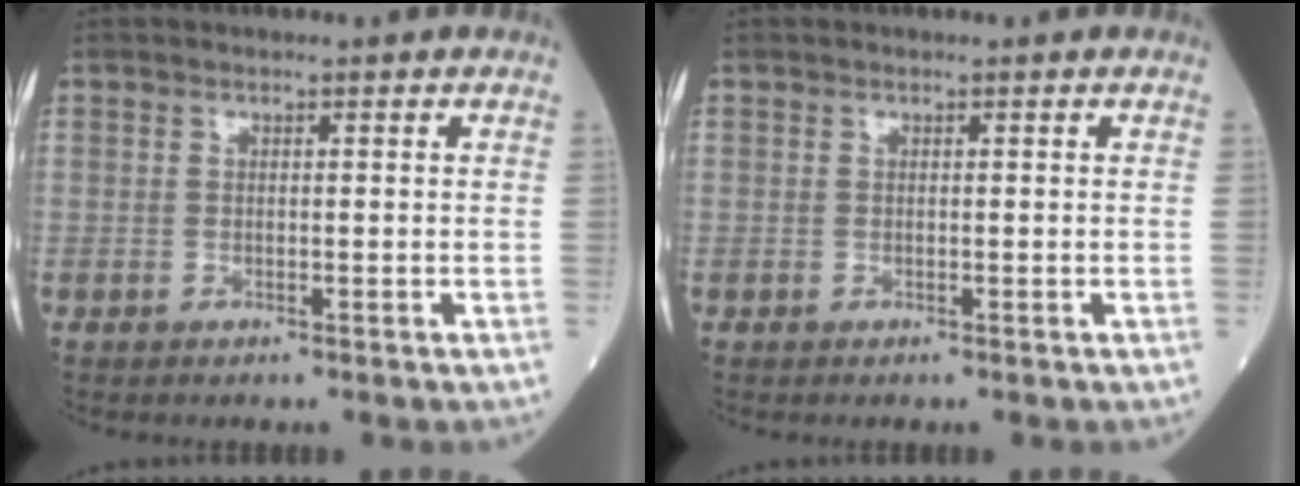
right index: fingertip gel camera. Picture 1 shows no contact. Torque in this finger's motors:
{"motor_torque": [0.39, 0.01, 0.13, 0.03]}